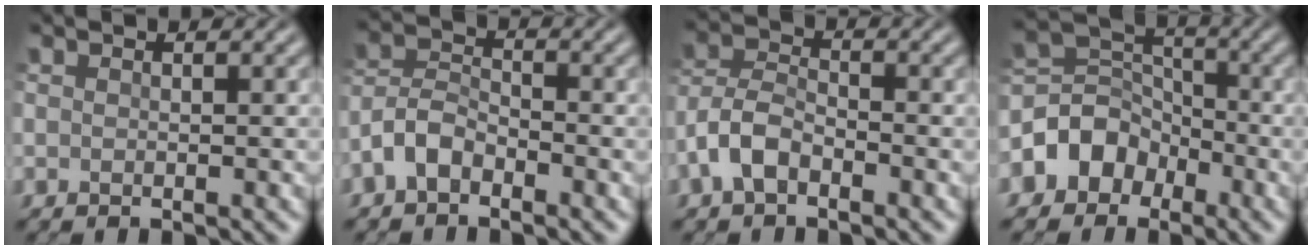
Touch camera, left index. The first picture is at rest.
{"total": 3.1, "force": [-2.0, 1.7, 1.7], "torque": [-0.034, 0.010, -0.050]}
{"total": 3.5, "force": [-1.9, 1.9, 2.2], "torque": [-0.048, 0.011, -0.049]}
{"total": 4.6, "force": [-2.4, 3.7, 1.5], "torque": [-0.014, 0.015, -0.058]}